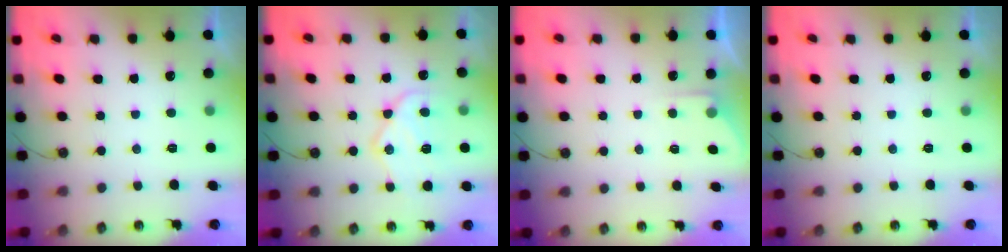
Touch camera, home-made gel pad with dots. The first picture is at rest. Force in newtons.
{"total": 15.6, "press": 15.5, "slide": 1.1}
{"total": 3.1, "press": 3.1, "slide": 0.5}
{"total": 0.0}